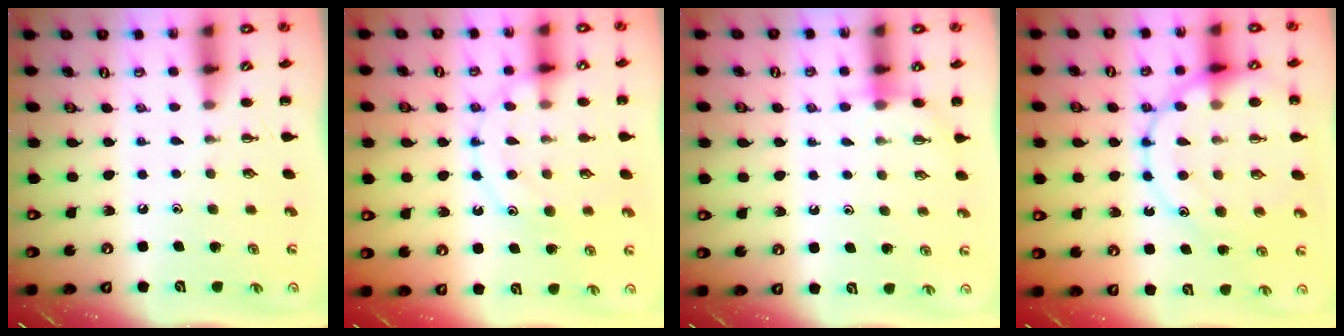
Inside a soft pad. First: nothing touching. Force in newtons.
{"total": 12.2, "press": 12.1, "slide": 1.1}
{"total": 4.9, "press": 4.8, "slide": 1.0}
{"total": 19.6, "press": 19.5, "slide": 2.3}